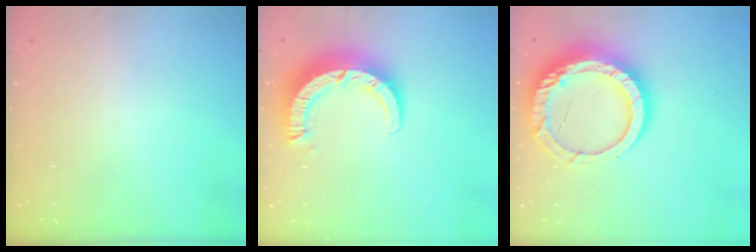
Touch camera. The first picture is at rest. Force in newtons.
{"total": 9.2, "press": 9.2, "slide": 1.2}
{"total": 16.4, "press": 16.3, "slide": 1.7}